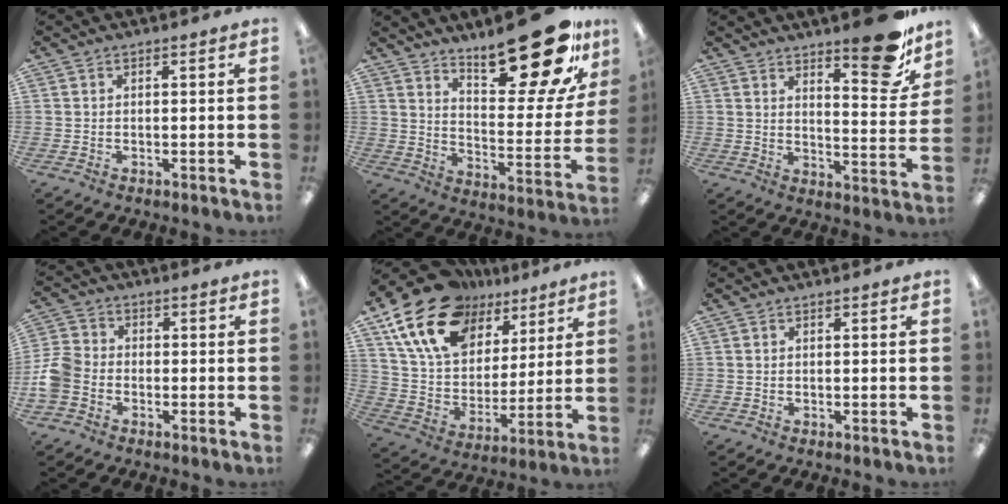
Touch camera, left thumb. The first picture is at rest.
{"total": 24.9, "force": [17.7, 8.6, 15.3], "torque": [-0.199, -0.121, 0.287]}
{"total": 13.9, "force": [10.5, 4.1, 8.2], "torque": [-0.091, -0.077, 0.170]}
{"total": 7.0, "force": [-2.8, 5.4, 3.4], "torque": [-0.080, 0.022, -0.053]}
{"total": 20.0, "force": [12.4, 12.3, 9.7], "torque": [-0.185, -0.053, 0.233]}
{"total": 0.0}